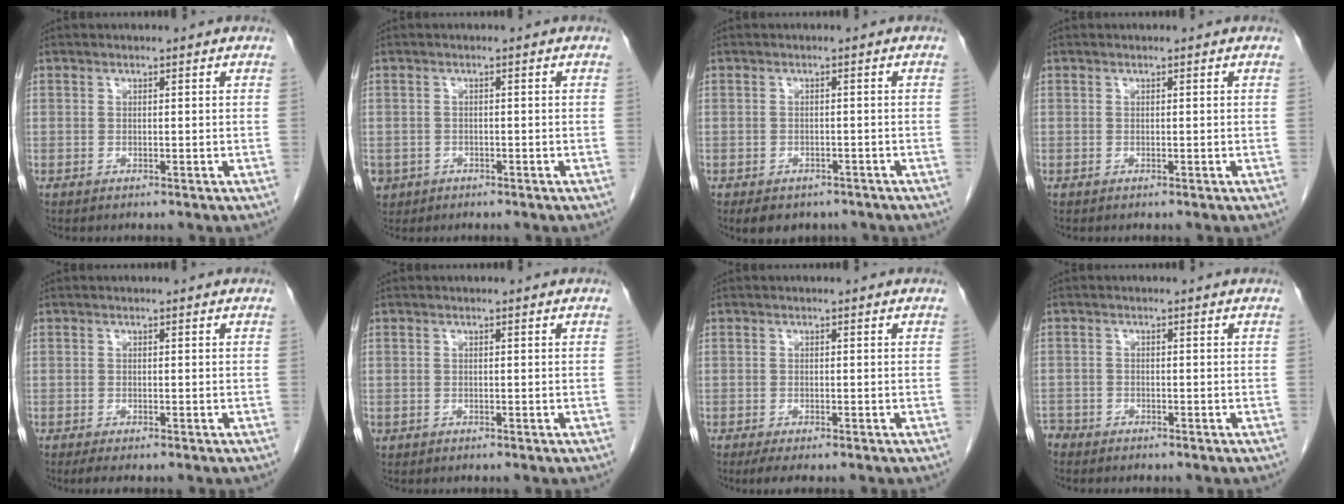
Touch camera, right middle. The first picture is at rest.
{"total": 3.5, "force": [-1.8, 3.0, 0.6], "torque": [-0.009, 0.003, -0.027]}
{"total": 6.6, "force": [-5.0, 3.6, 2.4], "torque": [-0.026, 0.005, -0.062]}
{"total": 0.0}
{"total": 2.6, "force": [-2.0, 0.6, 1.6], "torque": [-0.025, -0.008, -0.027]}
{"total": 0.0}
{"total": 3.4, "force": [-2.5, 0.9, 2.2], "torque": [-0.036, -0.010, -0.035]}
{"total": 2.9, "force": [-2.6, 1.3, 0.2], "torque": [-0.003, 0.000, -0.047]}